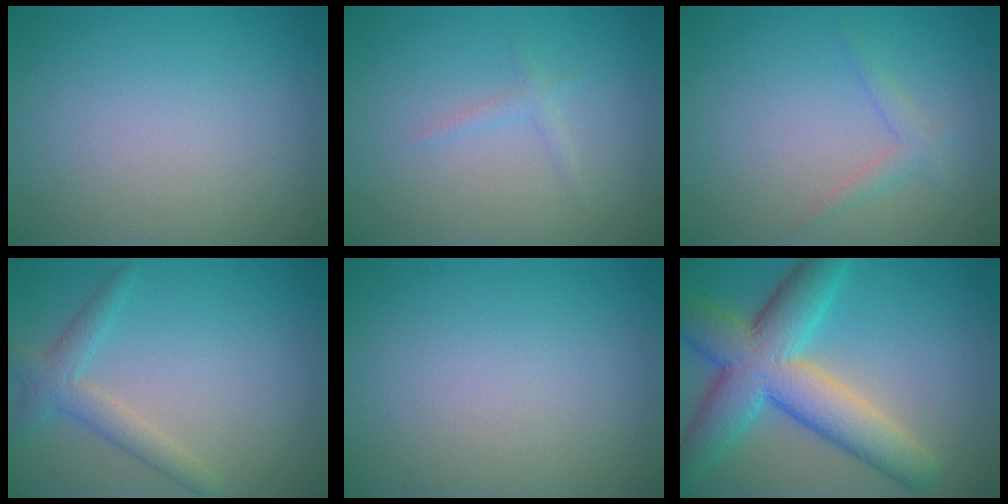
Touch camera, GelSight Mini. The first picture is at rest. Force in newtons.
{"total": 0.9, "press": 0.9, "slide": 0.1}
{"total": 1.3, "press": 1.3, "slide": 0.1}
{"total": 2.6, "press": 2.6, "slide": 0.1}
{"total": 0.0}
{"total": 9.7, "press": 9.7, "slide": 0.4}